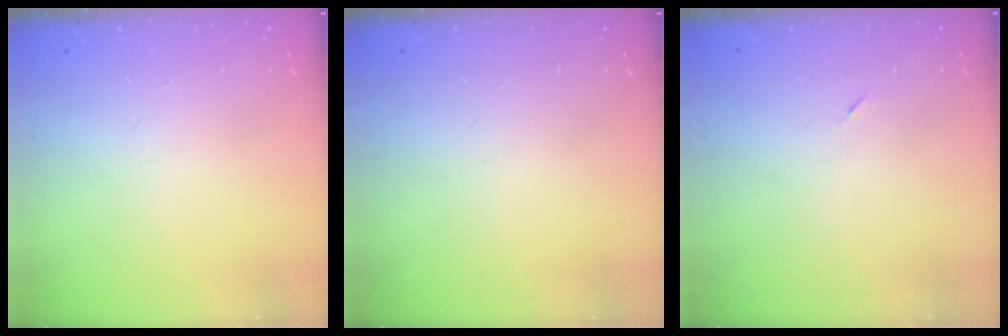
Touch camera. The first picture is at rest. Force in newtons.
{"total": 0.0}
{"total": 2.6, "press": 2.3, "slide": 1.2}